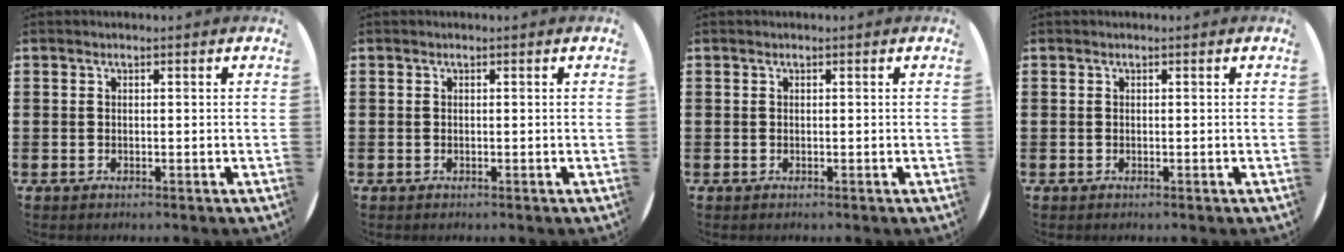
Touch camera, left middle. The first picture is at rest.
{"total": 0.0}
{"total": 0.0}
{"total": 0.0}